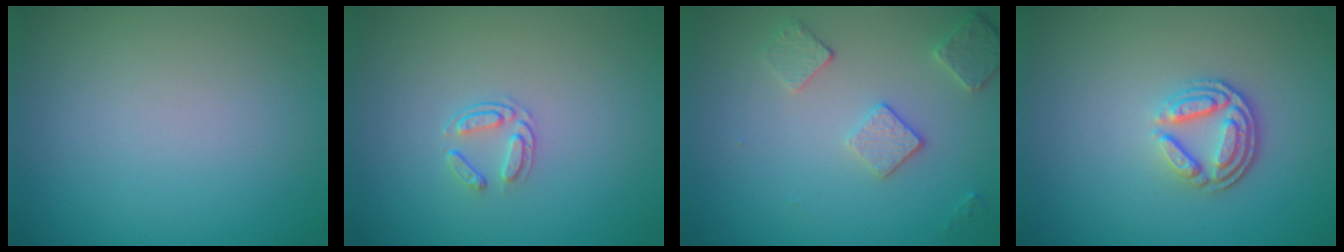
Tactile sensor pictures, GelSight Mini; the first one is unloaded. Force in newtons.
{"total": 1.6, "press": 1.0, "slide": 1.2}
{"total": 2.6, "press": 2.5, "slide": 0.8}
{"total": 3.7, "press": 2.8, "slide": 2.5}